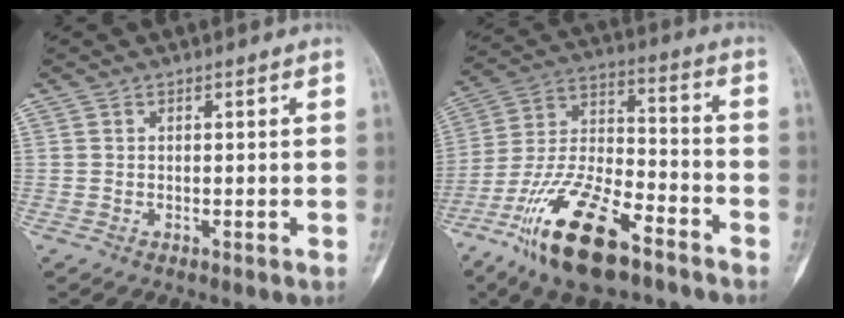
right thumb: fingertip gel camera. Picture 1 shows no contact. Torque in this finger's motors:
{"motor_torque": [0.30, 0.48, 1.33, -1.43, 0.42]}